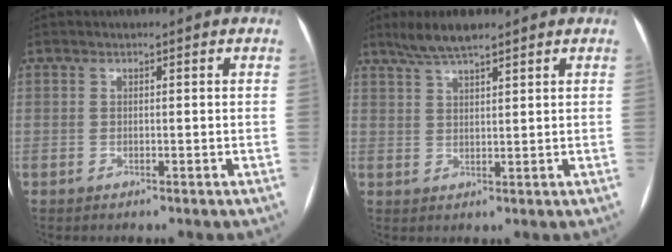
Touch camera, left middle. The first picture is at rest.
{"total": 5.2, "force": [4.2, 0.5, 3.1], "torque": [-0.065, 0.013, 0.079]}